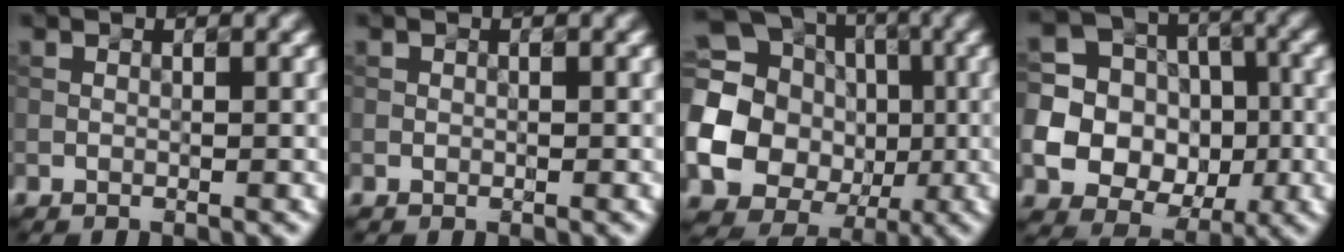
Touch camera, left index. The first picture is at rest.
{"total": 0.0}
{"total": 20.1, "force": [-0.8, 19.1, 6.2], "torque": [-0.190, 0.002, -0.055]}
{"total": 14.9, "force": [-2.1, 13.8, 5.1], "torque": [-0.159, -0.001, -0.046]}